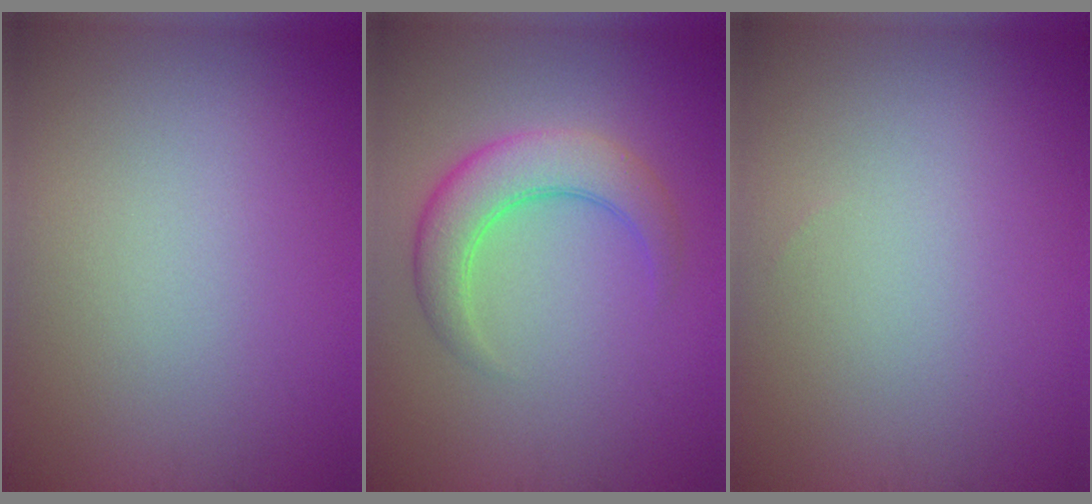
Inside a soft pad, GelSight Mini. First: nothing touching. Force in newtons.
{"total": 4.7, "press": 4.7, "slide": 0.3}
{"total": 0.0}